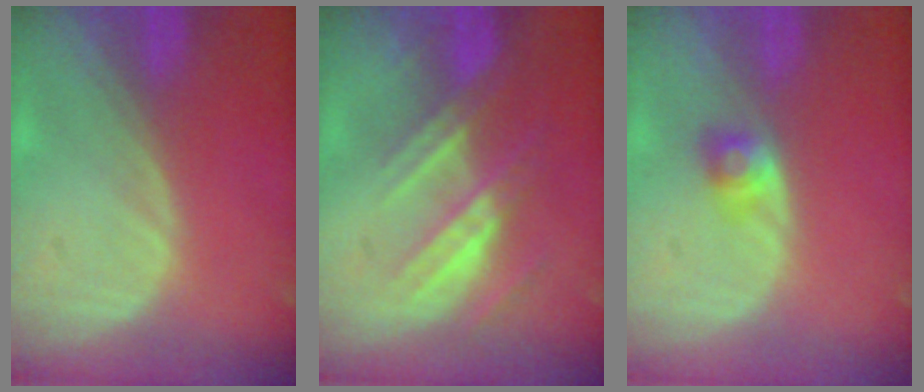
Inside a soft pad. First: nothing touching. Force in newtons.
{"total": 7.3, "press": 6.8, "slide": 2.6}
{"total": 2.7, "press": 2.4, "slide": 1.1}